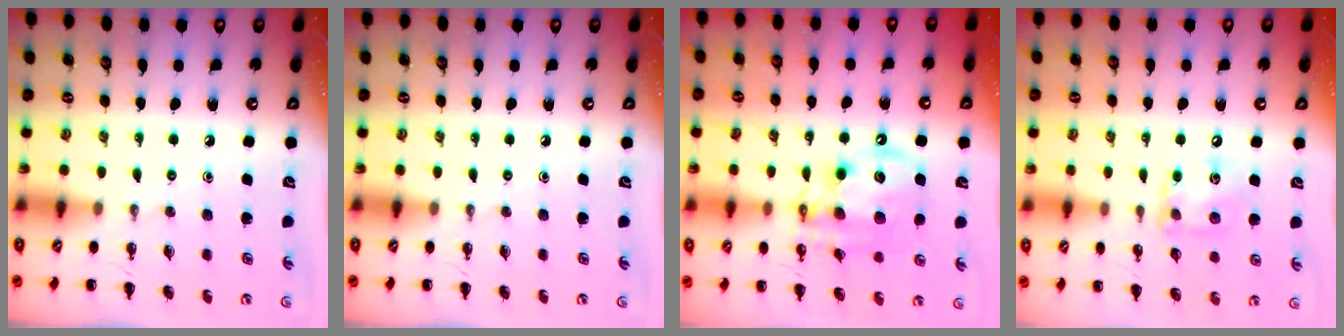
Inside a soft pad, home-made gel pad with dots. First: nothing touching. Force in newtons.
{"total": 0.0}
{"total": 12.4, "press": 12.0, "slide": 3.0}
{"total": 9.1, "press": 9.1, "slide": 0.8}